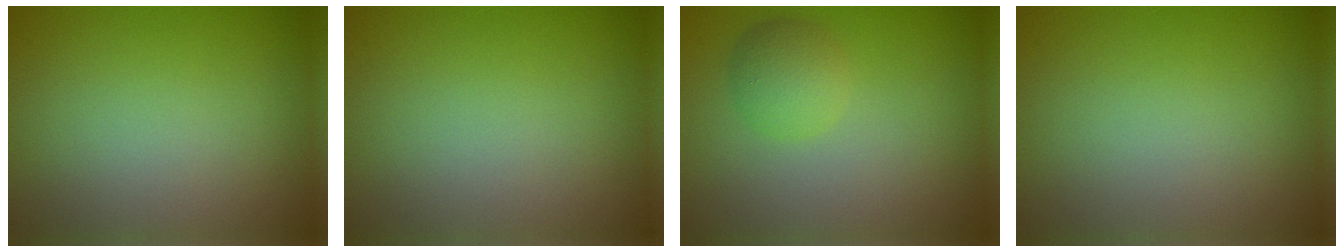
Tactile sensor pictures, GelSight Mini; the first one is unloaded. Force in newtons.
{"total": 0.0}
{"total": 2.5, "press": 2.5, "slide": 0.2}
{"total": 0.0}